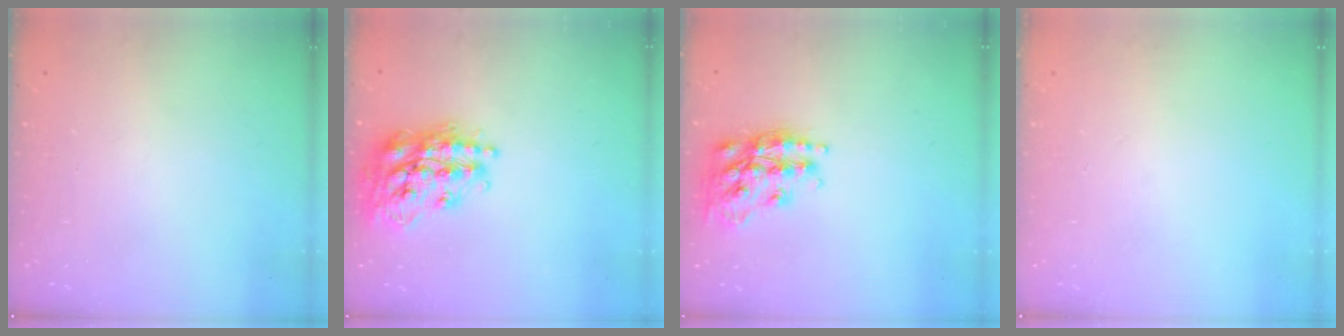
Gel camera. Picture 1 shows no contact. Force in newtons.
{"total": 20.7, "press": 20.6, "slide": 1.6}
{"total": 18.2, "press": 18.1, "slide": 1.1}
{"total": 0.0}